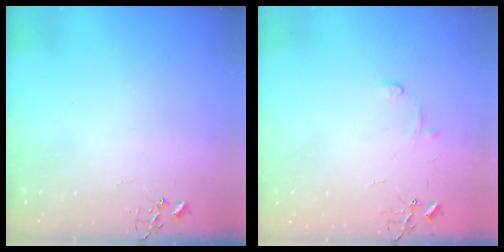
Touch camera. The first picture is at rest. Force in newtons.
{"total": 7.0, "press": 7.0, "slide": 0.8}